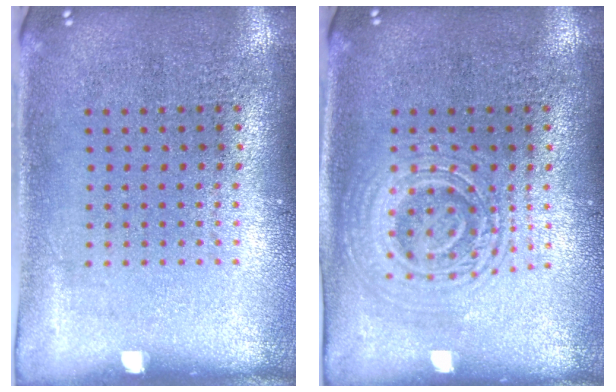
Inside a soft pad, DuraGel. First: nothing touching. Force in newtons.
{"total": 2.8, "press": 2.8, "slide": 0.5}